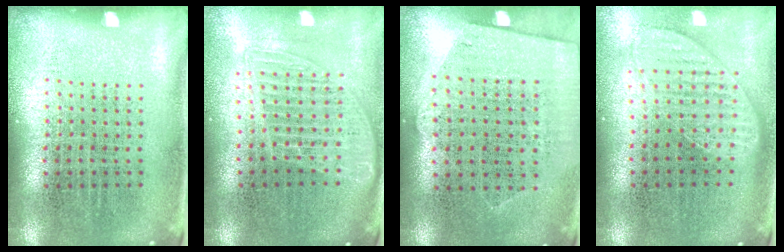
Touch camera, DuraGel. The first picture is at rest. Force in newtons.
{"total": 1.5, "press": 1.3, "slide": 0.7}
{"total": 1.2, "press": 1.0, "slide": 0.6}
{"total": 1.1, "press": 1.1, "slide": 0.2}